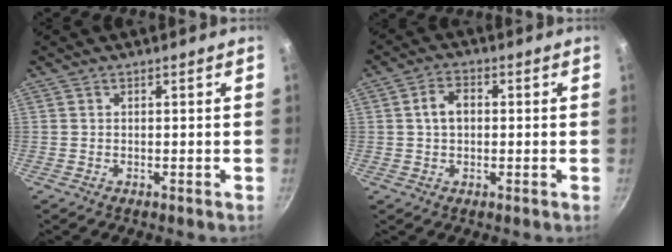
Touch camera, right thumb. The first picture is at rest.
{"total": 4.7, "force": [0.3, 3.3, 3.4], "torque": [-0.049, 0.015, 0.002]}